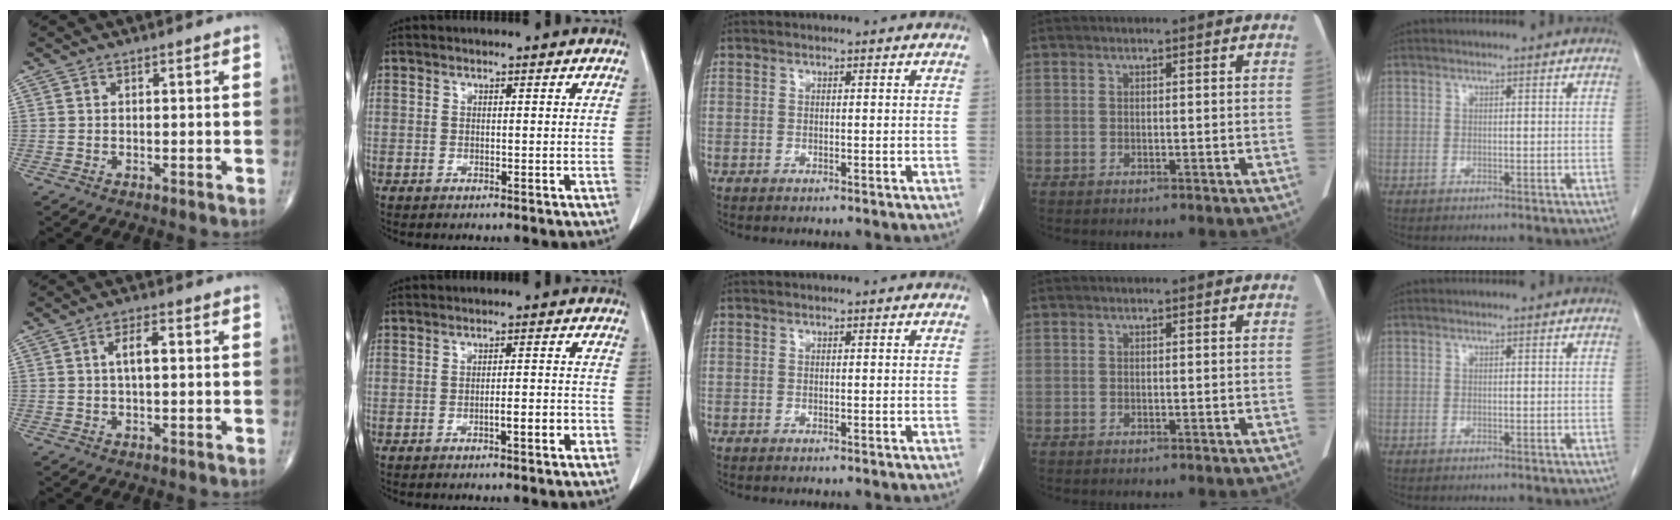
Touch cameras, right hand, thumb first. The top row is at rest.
{"thumb": {"total": 4.0, "force": [0.6, 1.5, 3.7], "torque": [-0.060, 0.003, 0.007]}, "index": {"total": 3.7, "force": [-1.7, 0.6, 3.2], "torque": [-0.042, 0.003, -0.027]}}